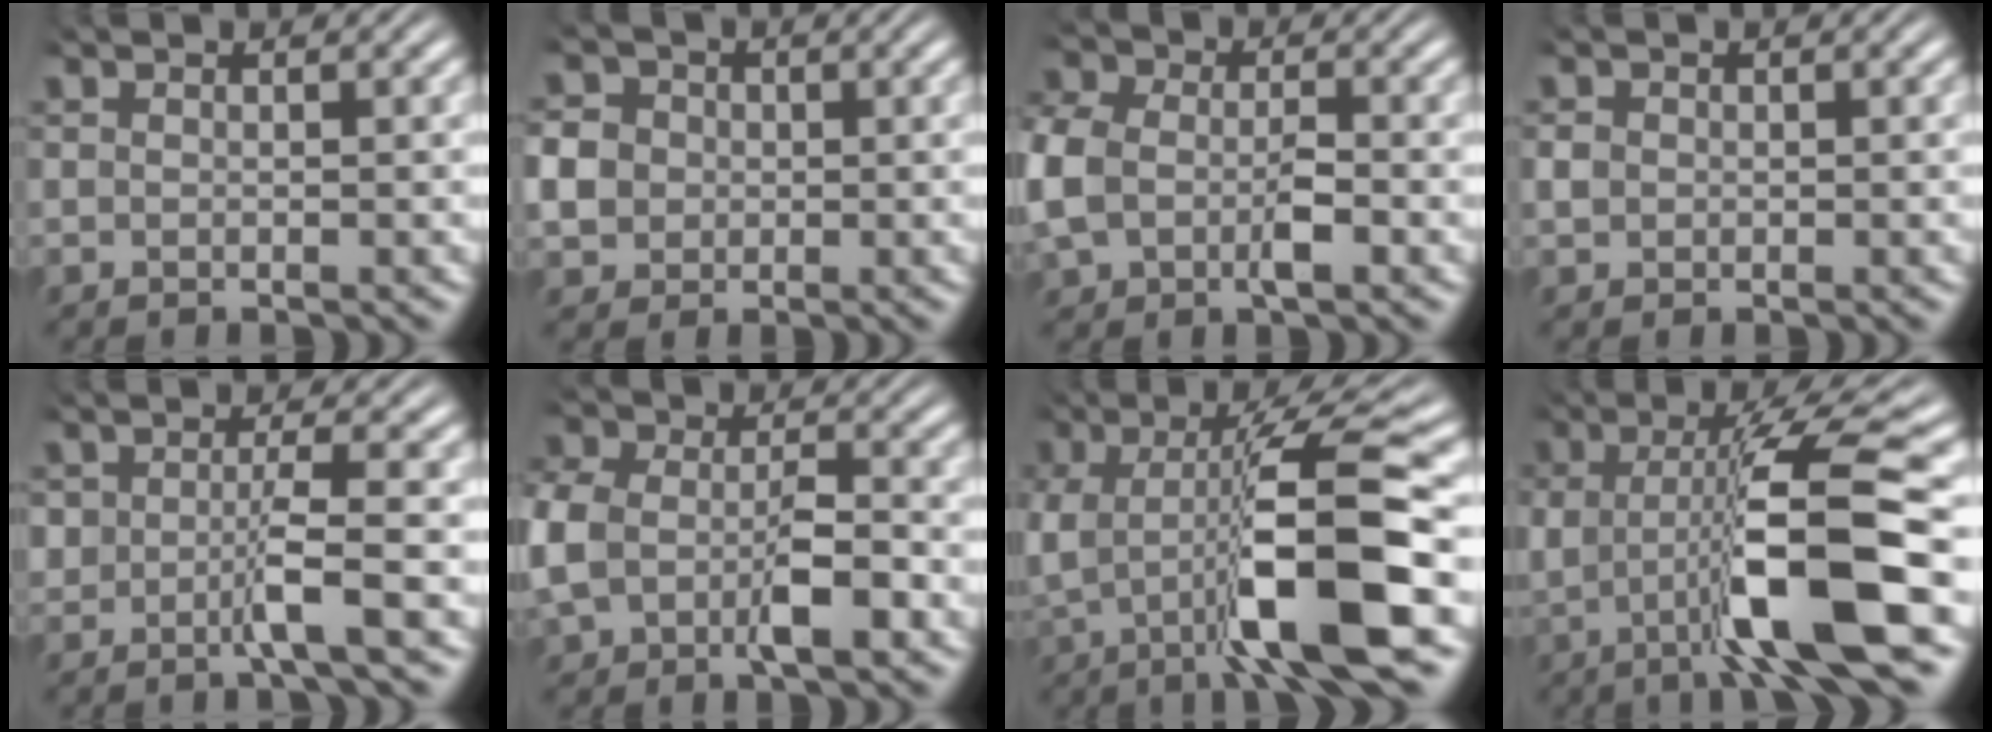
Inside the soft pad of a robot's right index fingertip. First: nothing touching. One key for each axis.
{"total": 5.3, "fx": 0.2, "fy": 4.8, "fz": 2.2, "tx": -0.052, "ty": -0.015, "tz": 0.006}
{"total": 4.8, "fx": -0.4, "fy": 3.8, "fz": 2.9, "tx": -0.077, "ty": -0.007, "tz": -0.003}
{"total": 0.7, "fx": -0.1, "fy": 0.6, "fz": 0.3, "tx": -0.012, "ty": -0.007, "tz": 0.004}
{"total": 2.9, "fx": -0.2, "fy": 1.2, "fz": 2.6, "tx": -0.049, "ty": -0.001, "tz": -0.001}
{"total": 5.6, "fx": -0.9, "fy": 4.1, "fz": 3.7, "tx": -0.089, "ty": -0.008, "tz": -0.012}
{"total": 8.9, "fx": -0.4, "fy": 2.2, "fz": 8.7, "tx": -0.143, "ty": -0.007, "tz": 0.001}
{"total": 9.1, "fx": -0.5, "fy": 1.6, "fz": 8.9, "tx": -0.139, "ty": -0.002, "tz": -0.003}